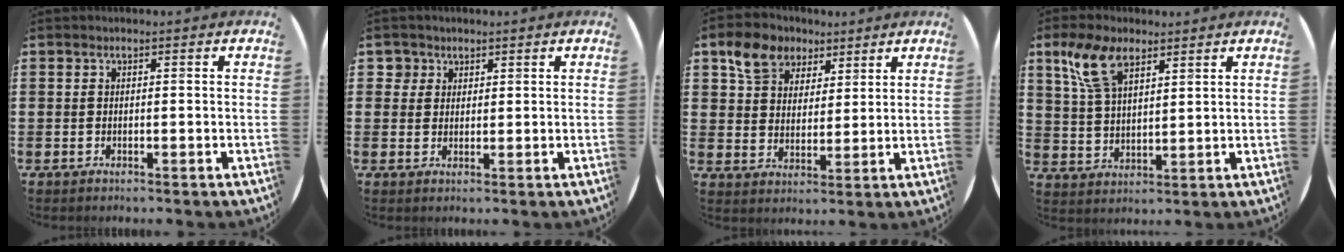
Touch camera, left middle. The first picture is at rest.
{"total": 2.3, "force": [1.6, 1.7, 0.1], "torque": [0.008, 0.000, 0.027]}
{"total": 6.8, "force": [4.8, 4.5, 1.6], "torque": [-0.047, 0.006, 0.089]}
{"total": 7.4, "force": [4.8, 3.3, 4.6], "torque": [-0.104, 0.006, 0.088]}